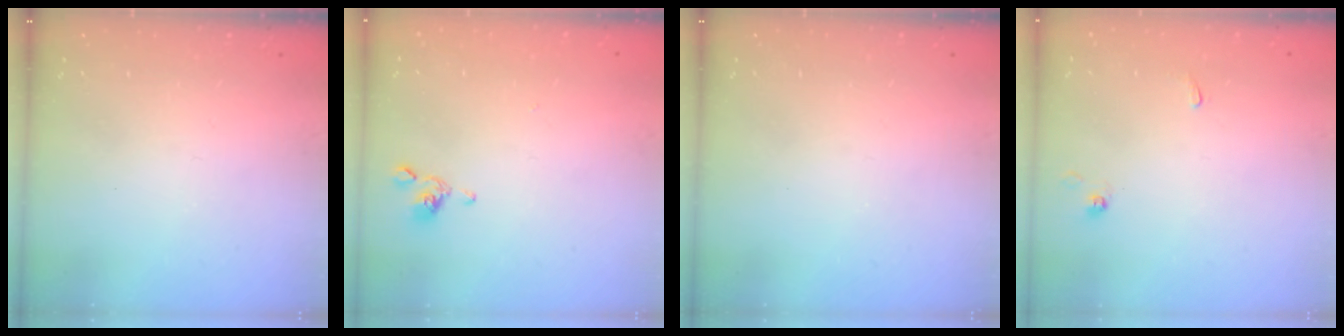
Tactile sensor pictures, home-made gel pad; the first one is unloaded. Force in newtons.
{"total": 2.0, "press": 2.0, "slide": 0.1}
{"total": 0.0}
{"total": 0.9, "press": 0.9, "slide": 0.2}